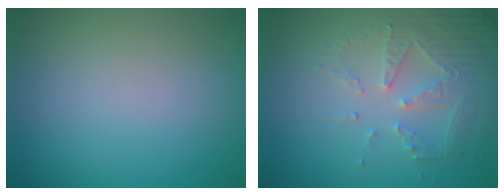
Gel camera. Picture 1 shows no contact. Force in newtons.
{"total": 5.4, "press": 3.8, "slide": 3.8}